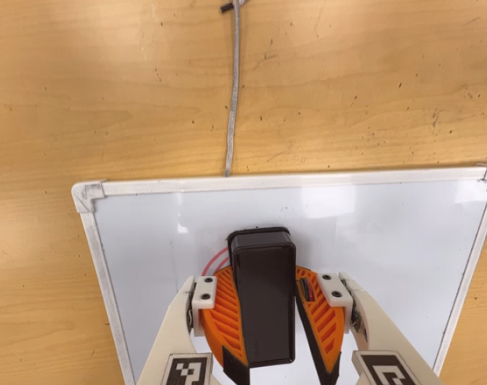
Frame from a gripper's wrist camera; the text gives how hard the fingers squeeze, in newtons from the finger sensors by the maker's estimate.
{"total": 15.8, "left": 17.5, "right": 14.0}